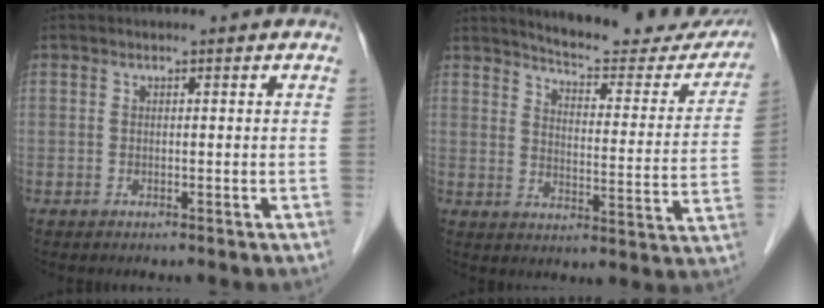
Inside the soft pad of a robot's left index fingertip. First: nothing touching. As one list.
[{"total": 20.6, "force": [19.1, 3.9, 6.5], "torque": [-0.076, -0.065, 0.226]}]